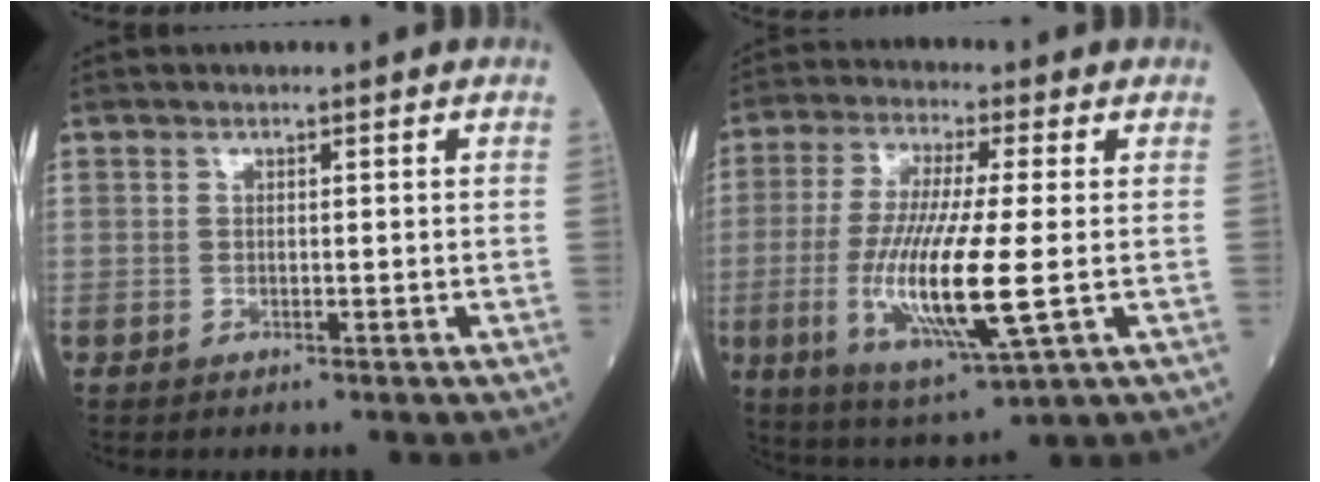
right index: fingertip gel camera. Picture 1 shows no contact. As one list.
[{"total": 15.5, "force": [-2.5, 1.9, 15.1], "torque": [-0.313, -0.031, -0.043]}]